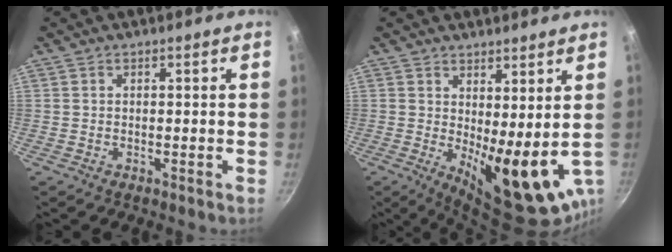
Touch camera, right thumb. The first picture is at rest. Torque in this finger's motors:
{"motor_torque": [2.32, 2.13, 1.55, -0.45, 0.39]}